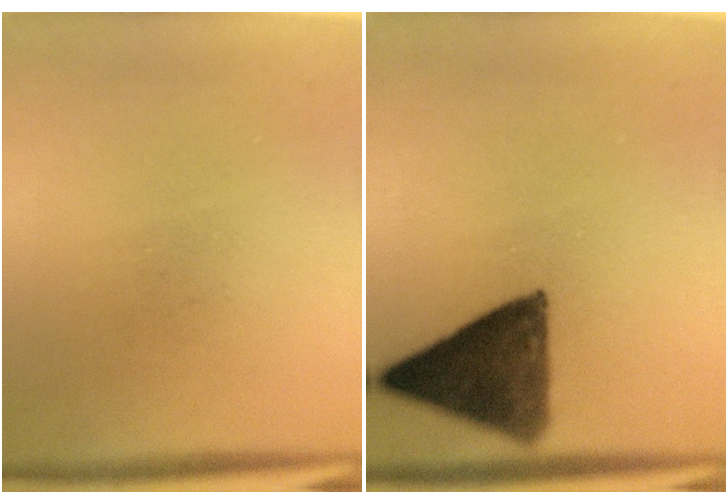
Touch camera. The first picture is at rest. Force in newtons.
{"total": 11.6}